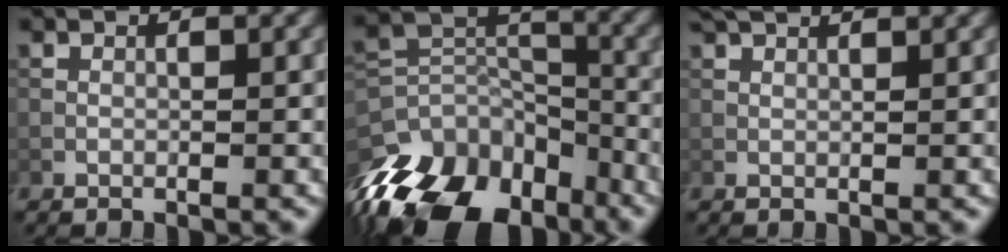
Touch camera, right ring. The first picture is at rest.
{"total": 14.6, "force": [-10.5, 7.7, 6.6], "torque": [-0.149, -0.003, -0.170]}
{"total": 3.6, "force": [2.8, 1.1, 2.1], "torque": [-0.027, 0.011, 0.021]}